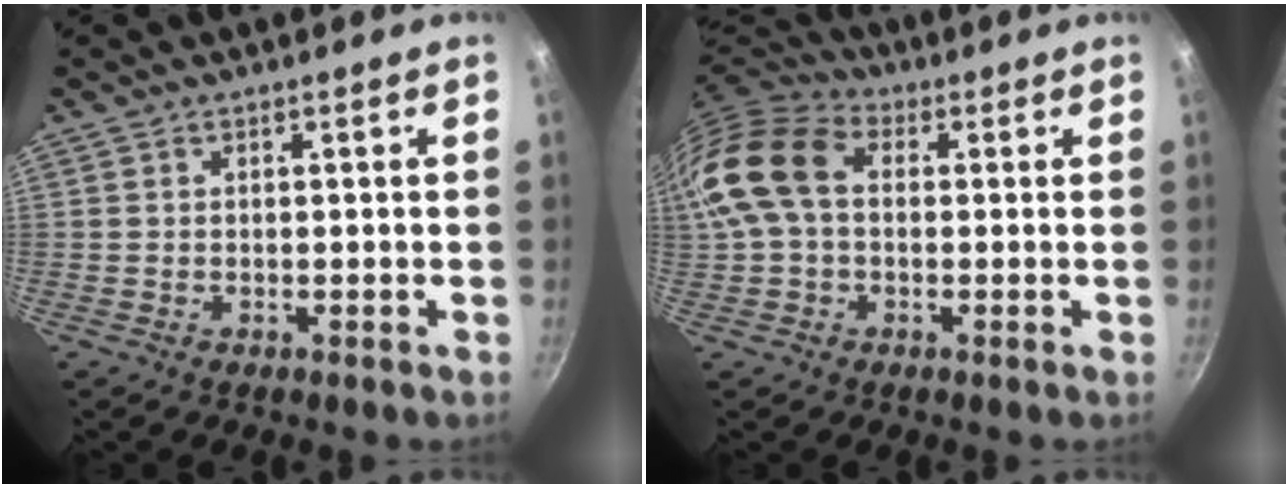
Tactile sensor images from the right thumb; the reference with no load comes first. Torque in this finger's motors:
{"motor_torque": [0.62, 1.27, 0.88, -0.50, 0.19]}